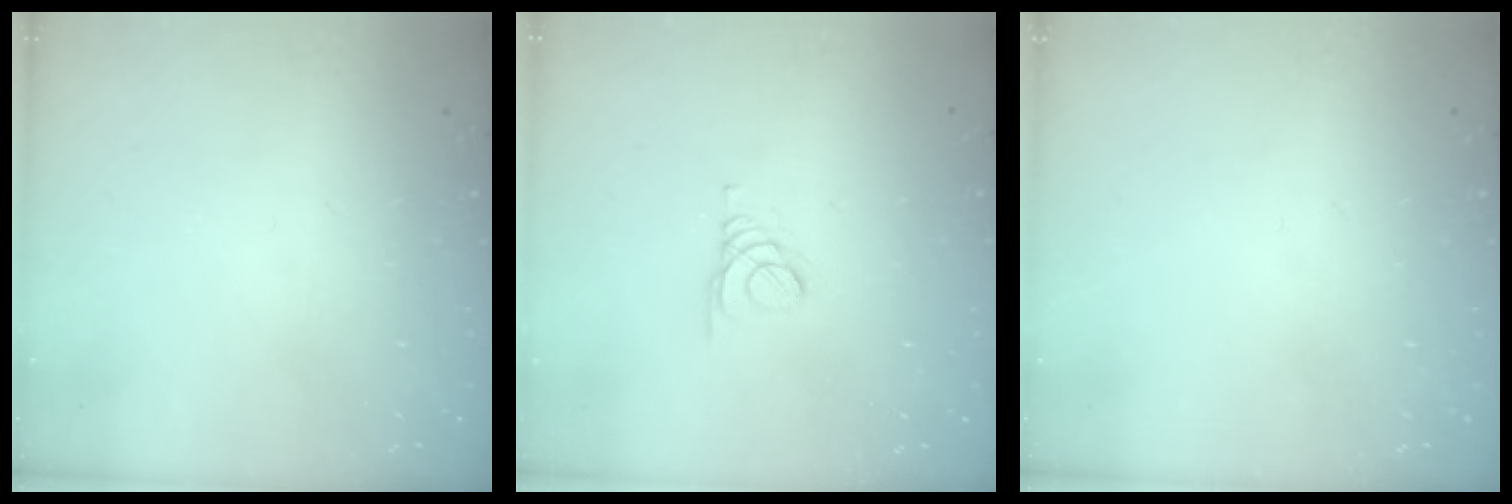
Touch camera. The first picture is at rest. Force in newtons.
{"total": 1.6, "press": 1.5, "slide": 0.2}
{"total": 0.0}